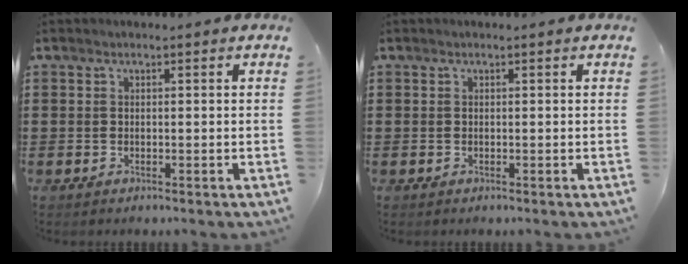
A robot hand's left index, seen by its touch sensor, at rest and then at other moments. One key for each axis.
{"total": 0.0}